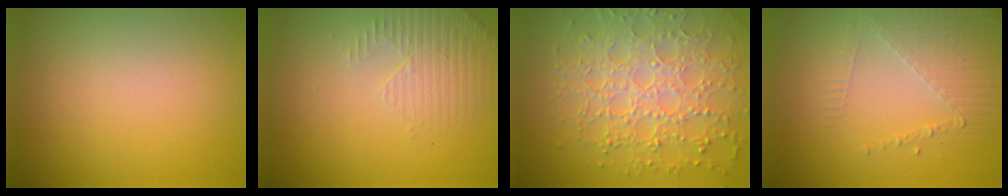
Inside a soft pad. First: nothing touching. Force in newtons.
{"total": 2.8, "press": 2.7, "slide": 0.8}
{"total": 8.0, "press": 5.6, "slide": 5.7}
{"total": 4.9, "press": 2.9, "slide": 3.9}